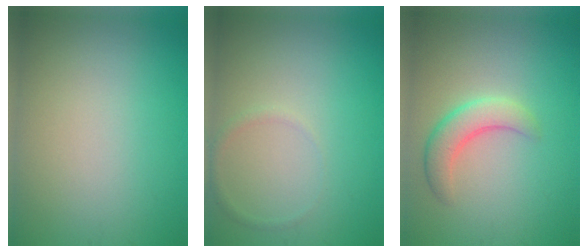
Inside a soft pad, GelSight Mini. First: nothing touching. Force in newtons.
{"total": 0.8, "press": 0.8, "slide": 0.0}
{"total": 3.2, "press": 3.2, "slide": 0.2}